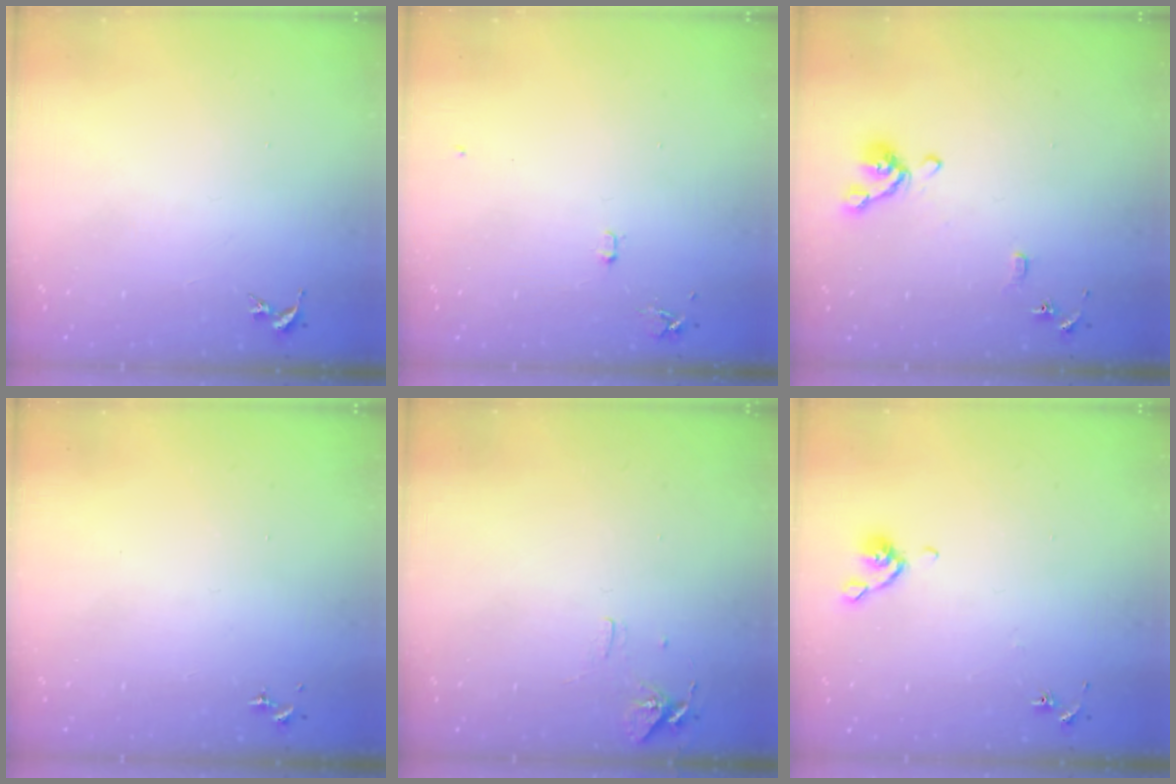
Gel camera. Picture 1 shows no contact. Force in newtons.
{"total": 5.2, "press": 5.1, "slide": 0.6}
{"total": 9.9, "press": 9.8, "slide": 1.3}
{"total": 0.0}
{"total": 7.4, "press": 7.4, "slide": 0.6}
{"total": 5.2, "press": 5.1, "slide": 1.0}